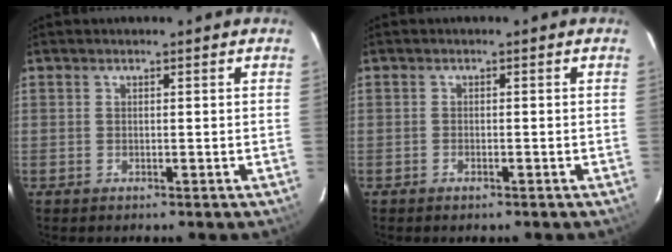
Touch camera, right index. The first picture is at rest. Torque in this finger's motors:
{"motor_torque": [0.14, 0.01, -0.01, -0.01]}